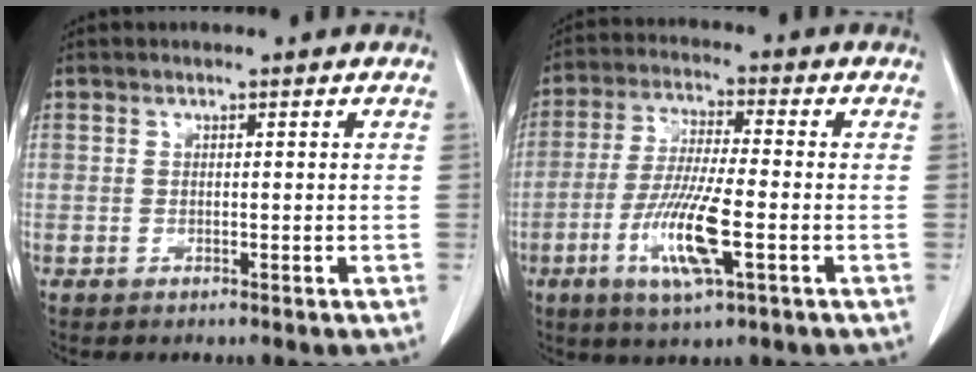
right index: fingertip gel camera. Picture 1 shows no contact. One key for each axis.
{"total": 10.8, "fx": -3.7, "fy": 1.2, "fz": 10.1, "tx": -0.199, "ty": -0.015, "tz": -0.071}